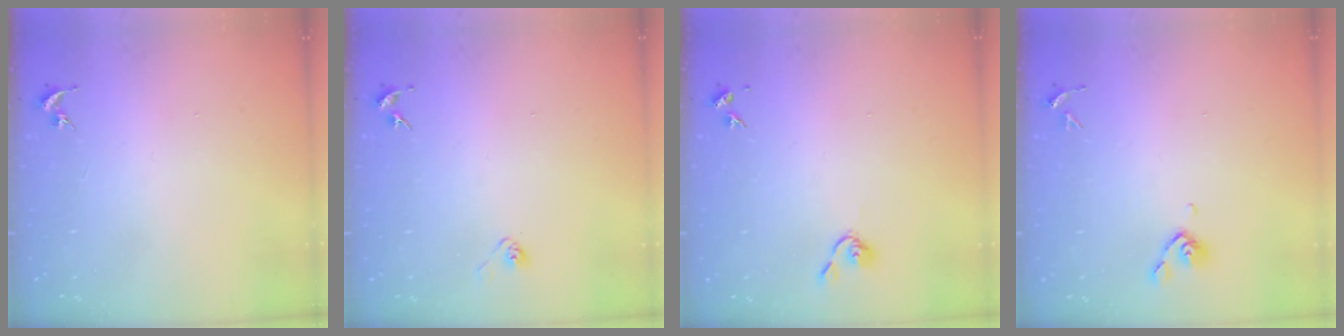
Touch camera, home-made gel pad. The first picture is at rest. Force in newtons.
{"total": 3.8, "press": 3.7, "slide": 1.0}
{"total": 3.7, "press": 3.6, "slide": 0.7}
{"total": 5.5, "press": 5.3, "slide": 1.5}